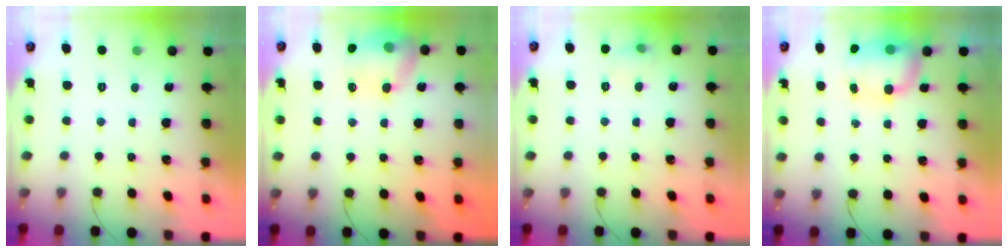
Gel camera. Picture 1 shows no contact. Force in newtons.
{"total": 16.3, "press": 16.2, "slide": 1.3}
{"total": 6.0, "press": 5.8, "slide": 1.5}
{"total": 8.8, "press": 8.2, "slide": 3.3}